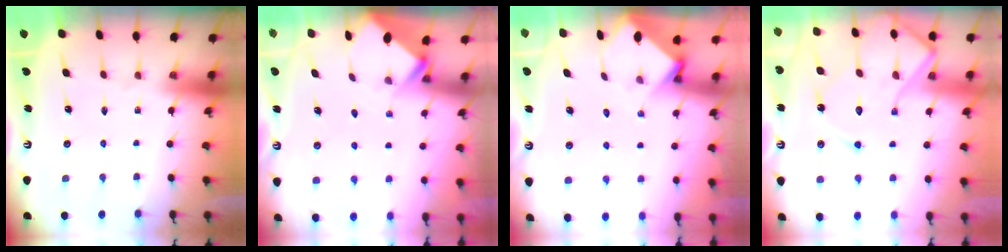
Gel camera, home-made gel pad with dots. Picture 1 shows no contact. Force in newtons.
{"total": 2.7, "press": 2.7, "slide": 0.2}
{"total": 3.6, "press": 3.5, "slide": 0.3}
{"total": 13.9, "press": 13.8, "slide": 1.4}